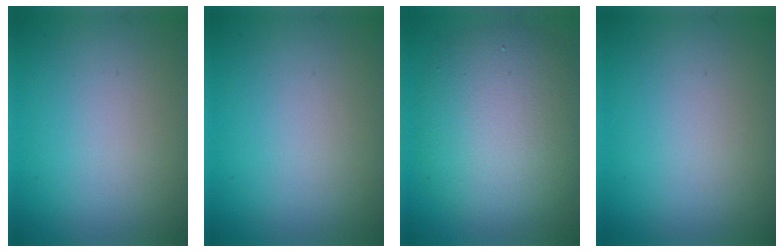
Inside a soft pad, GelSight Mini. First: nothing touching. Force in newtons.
{"total": 0.0}
{"total": 8.2, "press": 8.2, "slide": 0.3}
{"total": 0.0}